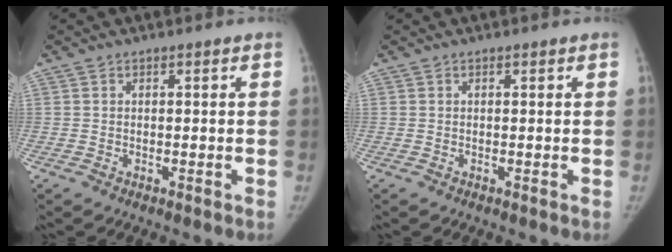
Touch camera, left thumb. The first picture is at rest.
{"total": 0.0}